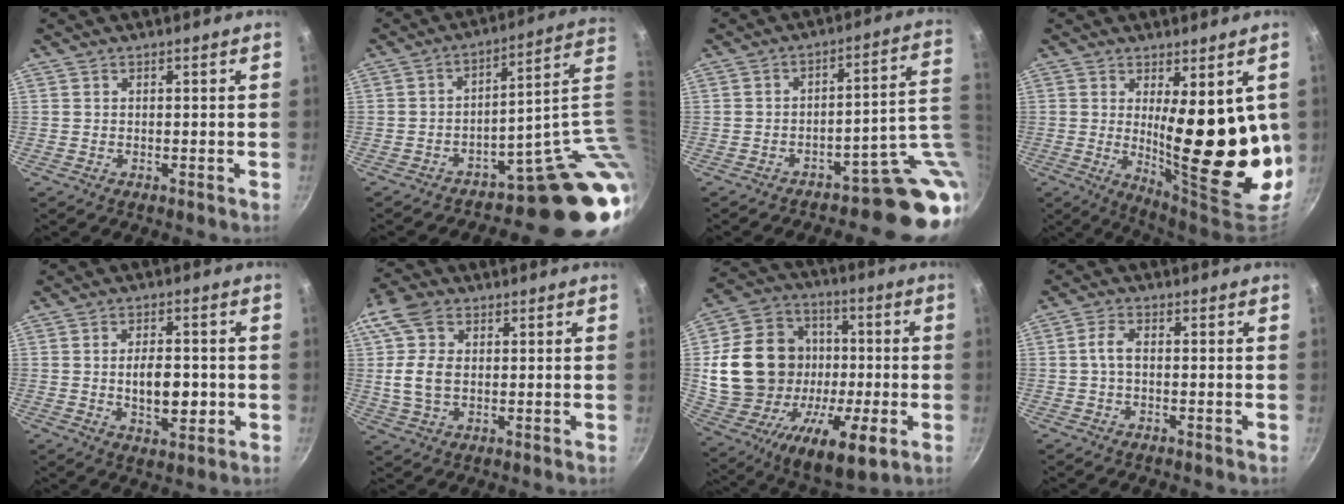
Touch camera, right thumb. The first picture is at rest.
{"total": 15.0, "force": [-3.9, 4.6, 13.8], "torque": [-0.100, 0.027, -0.054]}
{"total": 11.7, "force": [-3.4, 5.7, 9.7], "torque": [-0.054, 0.040, -0.046]}
{"total": 18.8, "force": [1.6, 6.5, 17.6], "torque": [-0.223, -0.053, 0.039]}
{"total": 8.1, "force": [-0.8, 4.2, 6.8], "torque": [-0.092, 0.000, -0.011]}
{"total": 11.1, "force": [1.7, 7.7, 7.8], "torque": [-0.152, 0.006, 0.023]}
{"total": 25.9, "force": [-1.1, 19.2, 17.3], "torque": [-0.292, 0.011, -0.012]}
{"total": 3.1, "force": [-0.2, 1.6, 2.7], "torque": [-0.056, 0.013, -0.007]}